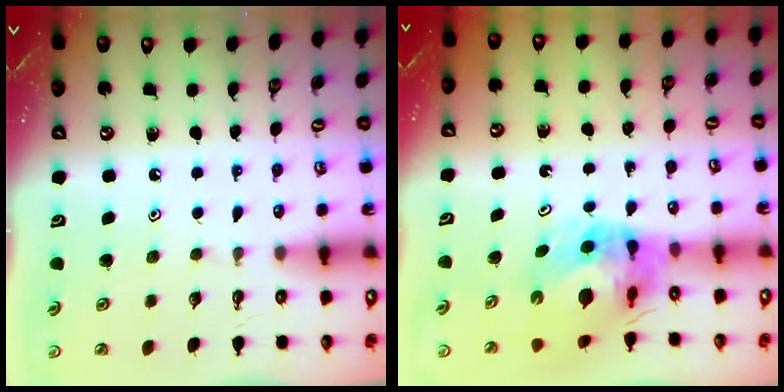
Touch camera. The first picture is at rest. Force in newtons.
{"total": 10.9, "press": 10.9, "slide": 1.2}